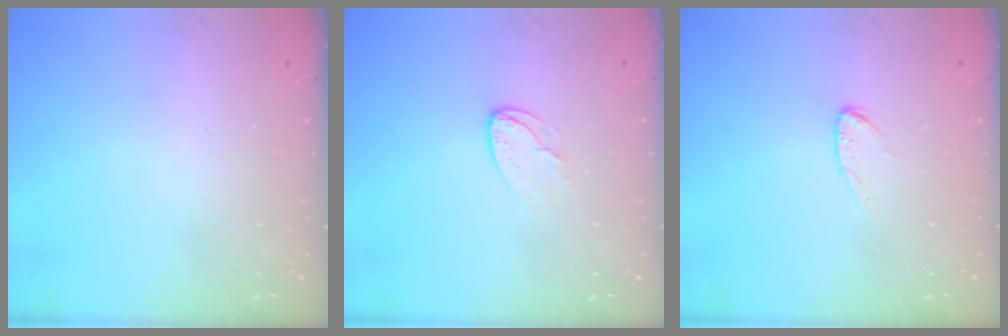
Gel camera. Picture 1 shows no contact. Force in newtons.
{"total": 6.1, "press": 6.1, "slide": 0.5}
{"total": 4.4, "press": 4.4, "slide": 0.3}